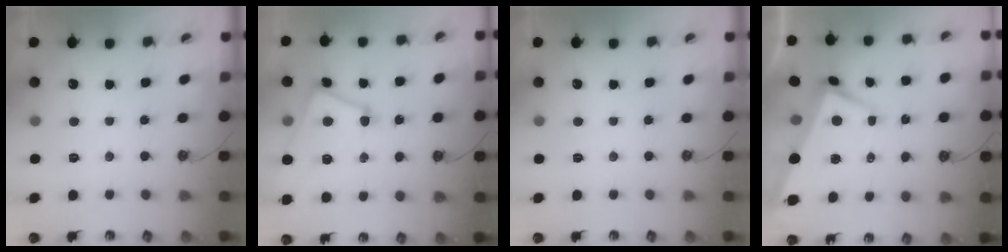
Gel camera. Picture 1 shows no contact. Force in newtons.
{"total": 6.6, "press": 6.5, "slide": 1.1}
{"total": 0.0}
{"total": 1.1, "press": 0.4, "slide": 1.0}